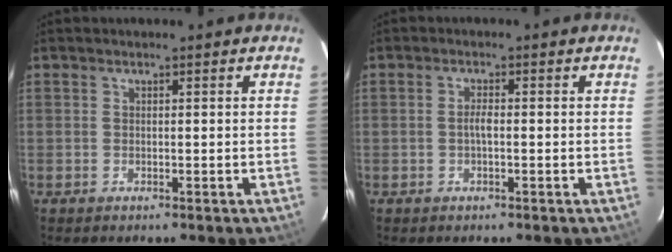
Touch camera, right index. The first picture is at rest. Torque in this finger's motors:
{"motor_torque": [0.27, 0.00, 0.16, 0.05]}